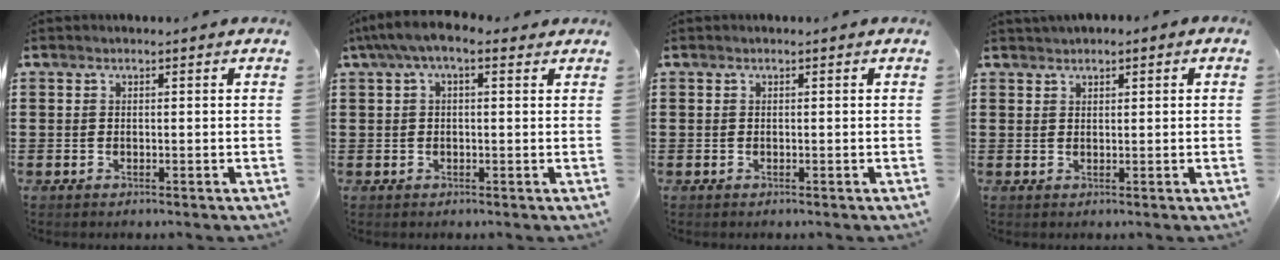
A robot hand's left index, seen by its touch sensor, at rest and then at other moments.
{"total": 4.1, "force": [1.2, 1.4, 3.6], "torque": [-0.070, 0.009, 0.019]}
{"total": 0.0}
{"total": 1.2, "force": [1.0, 0.5, 0.3], "torque": [-0.008, 0.004, 0.020]}